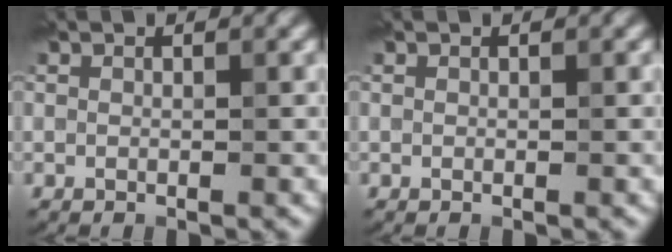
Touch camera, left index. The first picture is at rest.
{"total": 0.0}